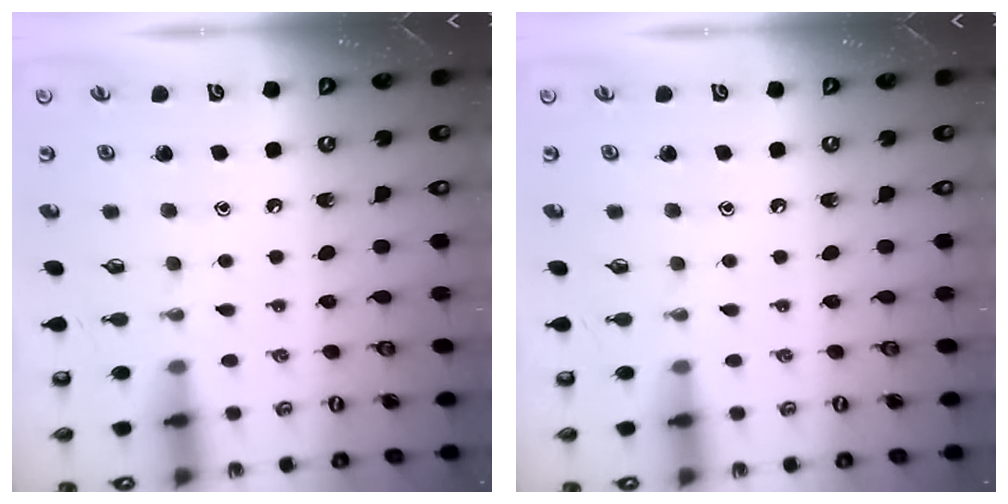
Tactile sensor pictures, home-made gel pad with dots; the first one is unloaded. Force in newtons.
{"total": 0.0}